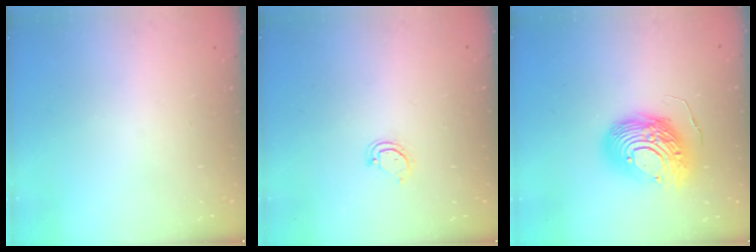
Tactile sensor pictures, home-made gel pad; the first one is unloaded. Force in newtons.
{"total": 3.1, "press": 3.1, "slide": 0.4}
{"total": 16.1, "press": 16.1, "slide": 1.4}